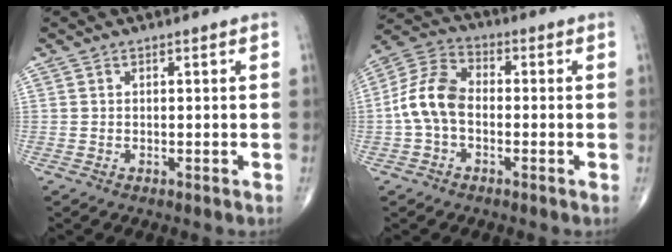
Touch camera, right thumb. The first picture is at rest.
{"total": 9.7, "force": [-1.3, 6.2, 7.3], "torque": [-0.143, 0.031, -0.039]}